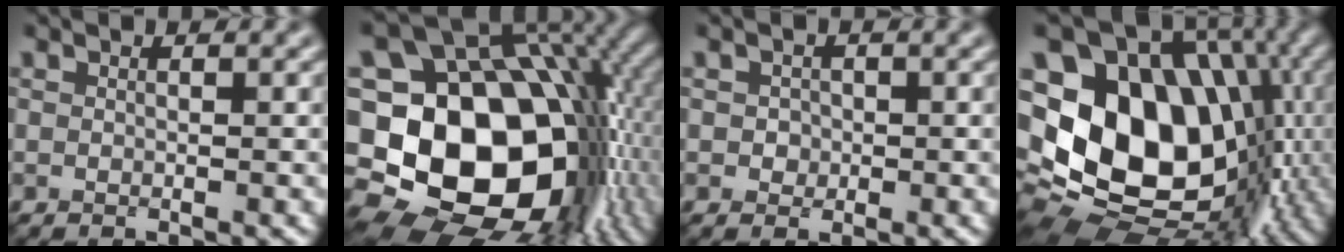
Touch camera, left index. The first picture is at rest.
{"total": 21.1, "force": [-2.3, 15.9, 13.7], "torque": [-0.238, -0.012, -0.037]}
{"total": 1.0, "force": [0.0, 0.9, 0.3], "torque": [-0.002, -0.002, 0.000]}
{"total": 17.9, "force": [-0.4, 13.2, 12.0], "torque": [-0.223, -0.015, 0.007]}